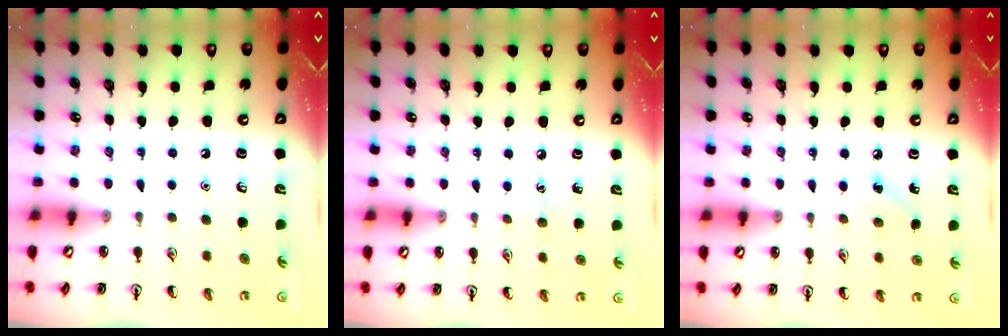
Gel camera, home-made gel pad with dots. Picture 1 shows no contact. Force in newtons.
{"total": 3.9, "press": 3.7, "slide": 1.2}
{"total": 6.7, "press": 6.2, "slide": 2.4}